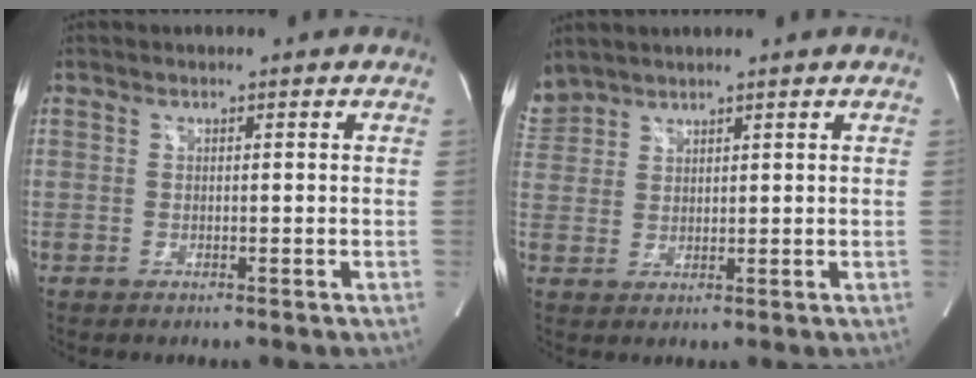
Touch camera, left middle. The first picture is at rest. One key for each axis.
{"total": 4.5, "fx": 4.1, "fy": 1.6, "fz": 0.2, "tx": -0.015, "ty": 0.020, "tz": 0.091}